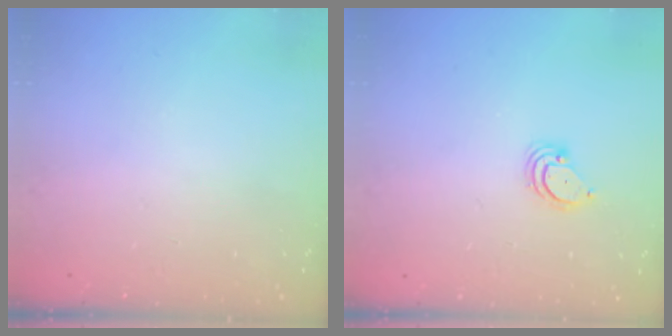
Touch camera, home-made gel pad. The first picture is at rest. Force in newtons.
{"total": 3.4, "press": 3.3, "slide": 0.3}